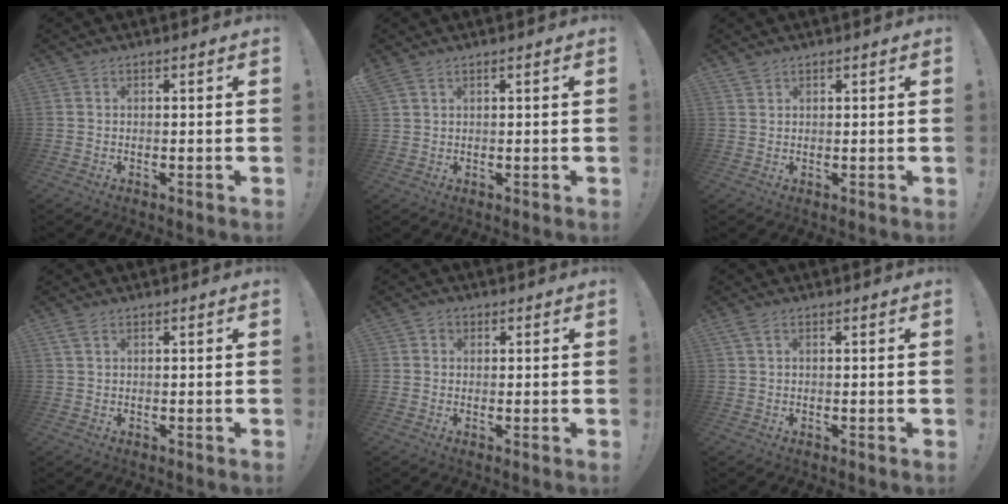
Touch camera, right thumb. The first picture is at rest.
{"total": 2.1, "force": [1.6, 0.9, 1.1], "torque": [-0.022, -0.004, 0.031]}
{"total": 1.8, "force": [1.6, 0.9, 0.1], "torque": [0.006, -0.007, 0.029]}
{"total": 2.2, "force": [1.3, 1.1, 1.5], "torque": [-0.030, 0.004, 0.024]}
{"total": 2.0, "force": [0.5, 1.9, 0.5], "torque": [-0.003, 0.001, 0.008]}
{"total": 1.7, "force": [0.9, 1.1, 1.0], "torque": [-0.011, 0.002, 0.016]}